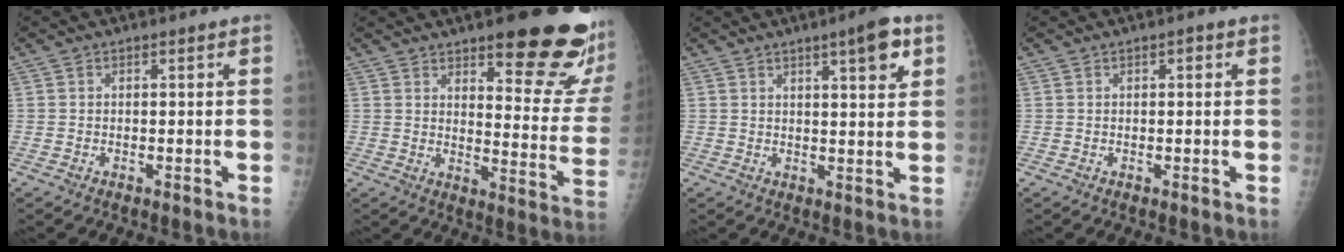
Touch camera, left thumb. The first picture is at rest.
{"total": 20.9, "force": [13.6, 5.6, 14.8], "torque": [-0.153, -0.089, 0.177]}
{"total": 6.5, "force": [3.5, 1.3, 5.4], "torque": [-0.068, -0.015, 0.048]}
{"total": 0.9, "force": [0.3, 0.4, 0.7], "torque": [-0.006, 0.003, 0.002]}